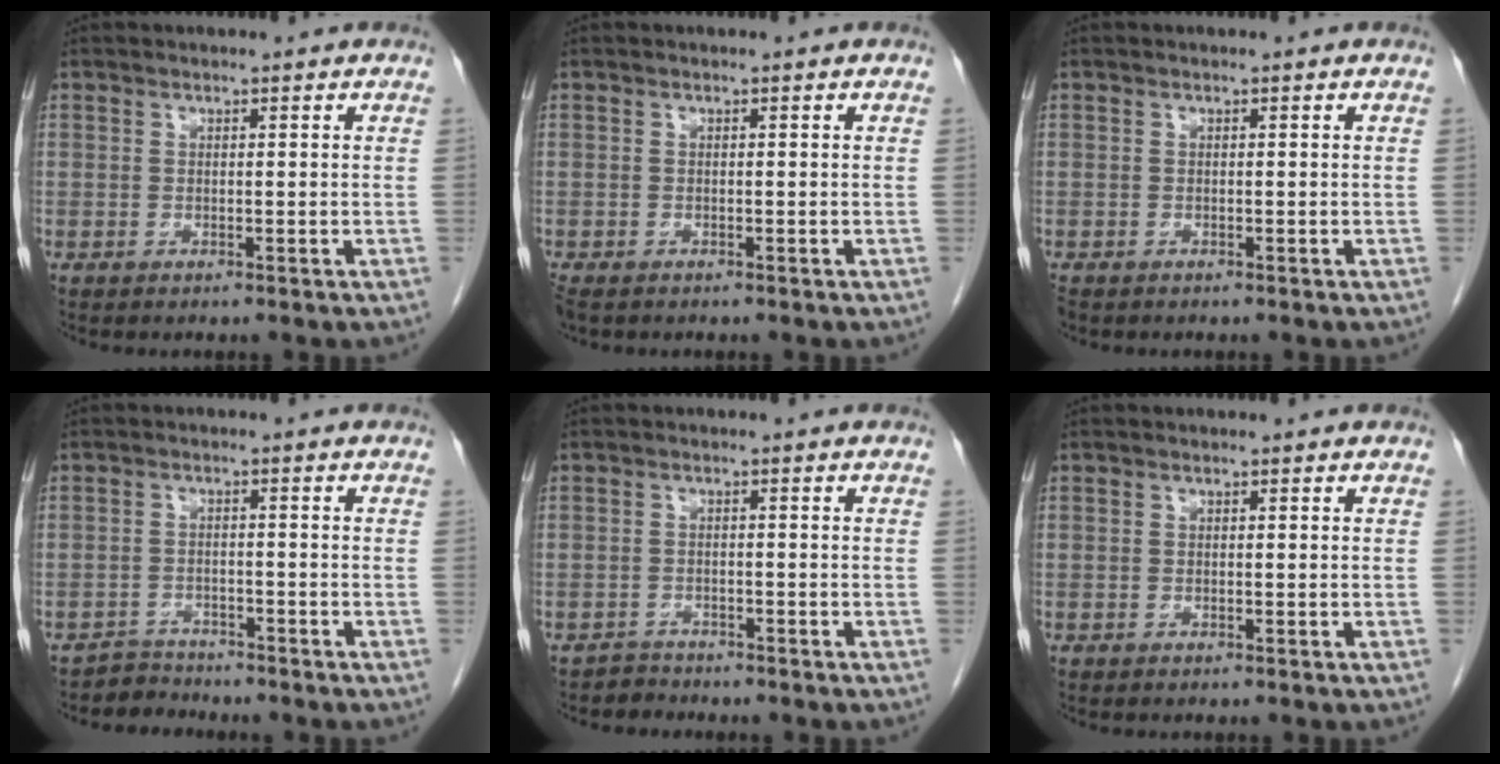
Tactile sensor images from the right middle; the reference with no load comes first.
{"total": 2.3, "force": [-1.7, 1.1, 1.1], "torque": [-0.026, -0.007, -0.028]}
{"total": 0.8, "force": [-0.6, 0.4, 0.2], "torque": [-0.009, -0.001, -0.012]}
{"total": 2.9, "force": [-2.6, 0.8, -1.2], "torque": [0.021, -0.003, -0.045]}
{"total": 1.8, "force": [-1.5, 0.5, -0.8], "torque": [0.014, -0.001, -0.027]}
{"total": 0.0}